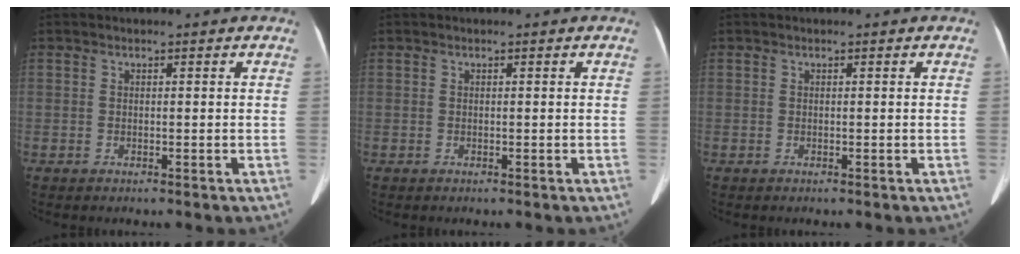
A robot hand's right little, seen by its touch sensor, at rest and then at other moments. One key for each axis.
{"total": 0.0}
{"total": 0.0}